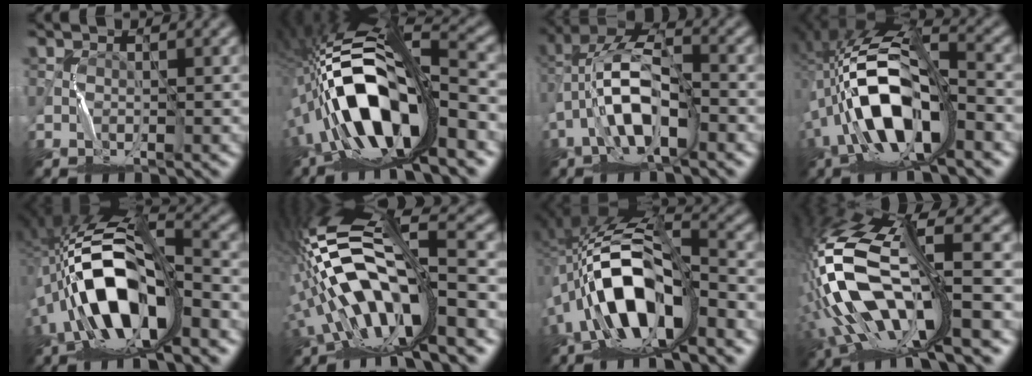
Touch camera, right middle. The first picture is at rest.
{"total": 15.1, "force": [-4.5, 5.2, 13.4], "torque": [-0.252, 0.017, -0.078]}
{"total": 8.4, "force": [-1.9, 3.8, 7.2], "torque": [-0.148, 0.017, -0.038]}
{"total": 10.9, "force": [-3.3, 4.0, 9.6], "torque": [-0.185, 0.015, -0.061]}
{"total": 12.2, "force": [-3.8, 4.7, 10.6], "torque": [-0.199, 0.018, -0.073]}
{"total": 14.2, "force": [-3.3, 4.5, 13.0], "torque": [-0.250, 0.019, -0.050]}
{"total": 11.0, "force": [-4.4, 4.1, 9.2], "torque": [-0.170, 0.014, -0.083]}
{"total": 14.9, "force": [-2.3, 5.7, 13.6], "torque": [-0.303, -0.007, -0.025]}